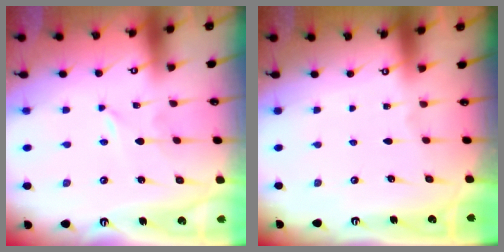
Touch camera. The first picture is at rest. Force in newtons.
{"total": 0.0}